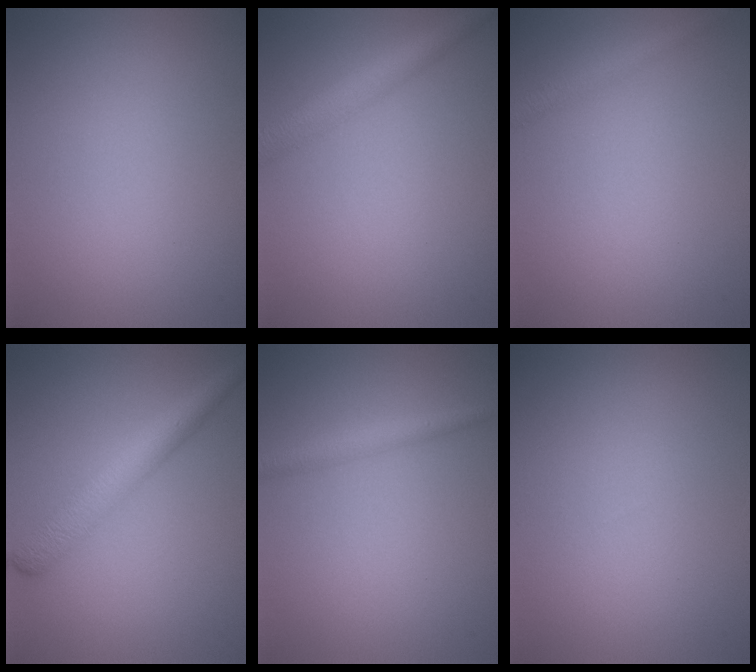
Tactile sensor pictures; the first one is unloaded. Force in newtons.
{"total": 3.4, "press": 3.4, "slide": 0.1}
{"total": 1.6, "press": 1.6, "slide": 0.1}
{"total": 3.7, "press": 3.7, "slide": 0.1}
{"total": 1.7, "press": 1.7, "slide": 0.0}
{"total": 0.0}